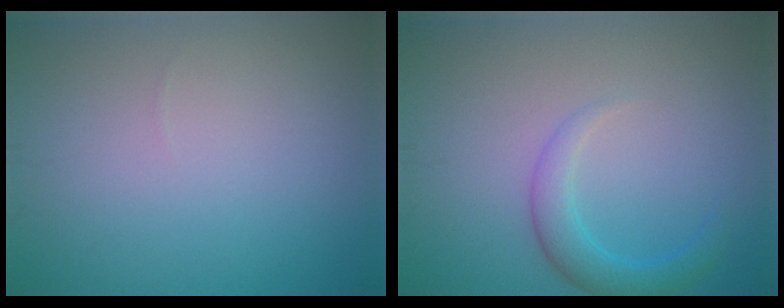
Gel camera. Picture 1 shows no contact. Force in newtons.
{"total": 2.7, "press": 2.7, "slide": 0.1}